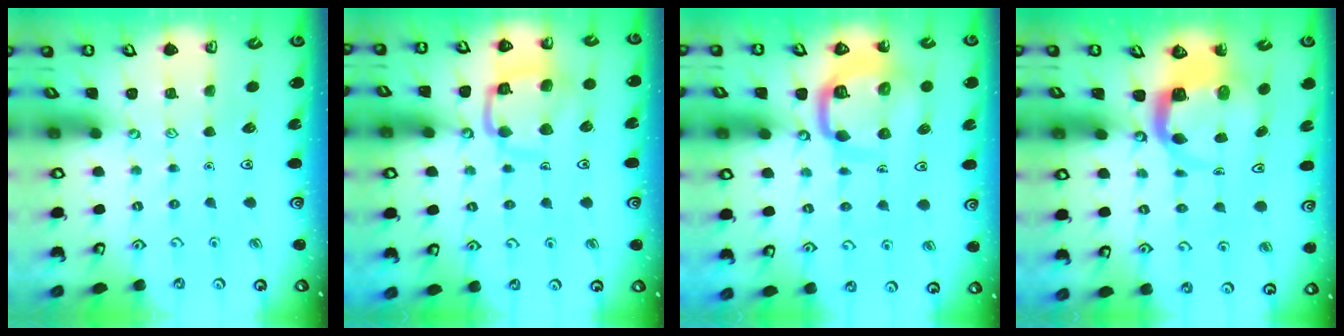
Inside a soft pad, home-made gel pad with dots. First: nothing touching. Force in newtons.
{"total": 13.3, "press": 13.2, "slide": 1.5}
{"total": 11.5, "press": 11.5, "slide": 1.1}
{"total": 5.8, "press": 5.8, "slide": 0.9}